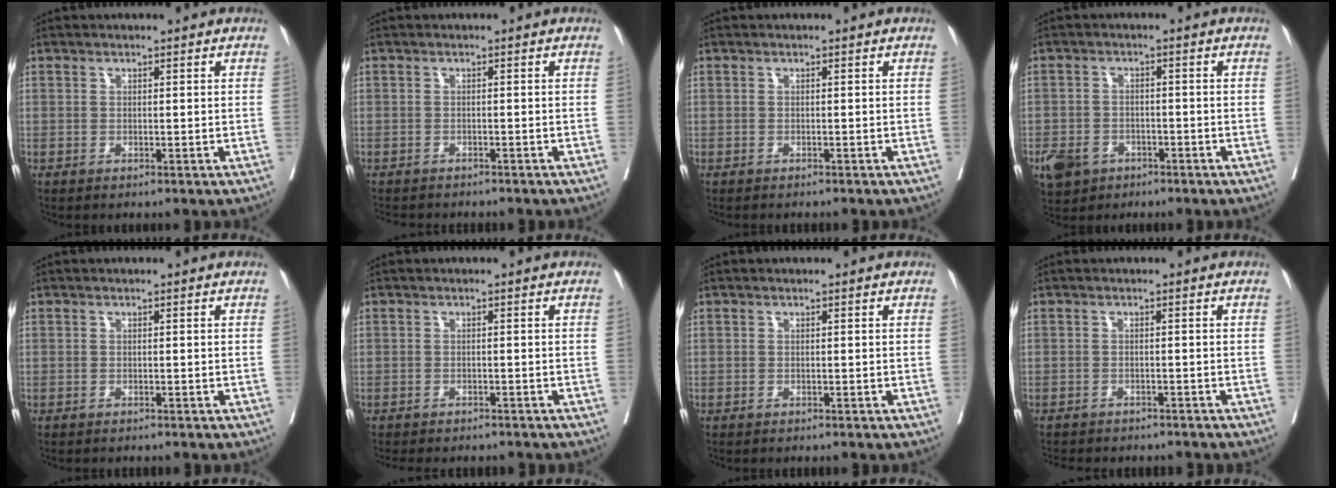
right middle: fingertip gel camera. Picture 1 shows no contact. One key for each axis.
{"total": 6.3, "fx": -5.7, "fy": 1.6, "fz": 2.0, "tx": -0.026, "ty": -0.004, "tz": -0.077}
{"total": 2.1, "fx": -2.0, "fy": 0.4, "fz": 0.6, "tx": -0.012, "ty": -0.004, "tz": -0.025}
{"total": 7.2, "fx": -4.0, "fy": 5.5, "fz": 2.3, "tx": -0.048, "ty": 0.003, "tz": -0.060}
{"total": 2.8, "fx": -2.6, "fy": 0.5, "fz": 0.9, "tx": -0.013, "ty": -0.004, "tz": -0.033}
{"total": 8.4, "fx": -7.7, "fy": 2.2, "fz": 2.7, "tx": -0.037, "ty": -0.004, "tz": -0.095}
{"total": 2.0, "fx": -1.8, "fy": 0.4, "fz": 0.7, "tx": -0.013, "ty": -0.003, "tz": -0.022}
{"total": 9.7, "fx": -8.8, "fy": 2.7, "fz": 3.0, "tx": -0.050, "ty": -0.004, "tz": -0.105}